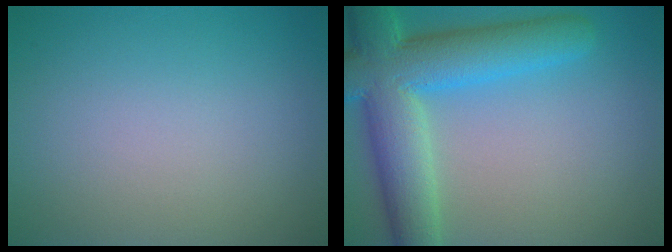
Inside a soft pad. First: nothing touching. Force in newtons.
{"total": 9.6, "press": 9.6, "slide": 0.4}